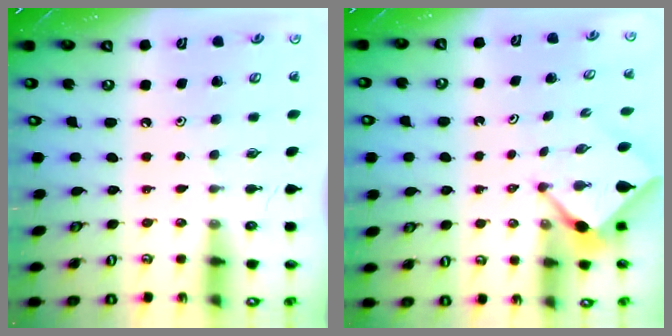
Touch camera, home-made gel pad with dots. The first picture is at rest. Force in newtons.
{"total": 2.2, "press": 2.1, "slide": 0.3}